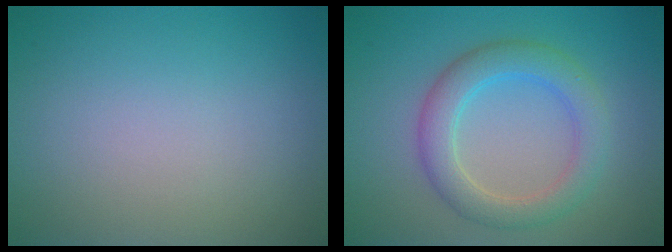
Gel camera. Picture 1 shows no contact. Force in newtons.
{"total": 4.3, "press": 4.3, "slide": 0.3}